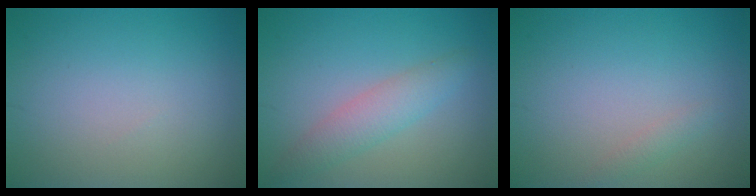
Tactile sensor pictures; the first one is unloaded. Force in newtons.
{"total": 2.9, "press": 2.9, "slide": 0.1}
{"total": 0.8, "press": 0.8, "slide": 0.1}